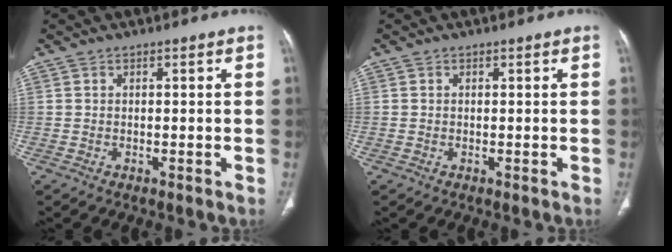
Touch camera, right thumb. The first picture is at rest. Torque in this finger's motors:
{"motor_torque": [0.28, 0.13, 0.20, -0.23, 0.03]}